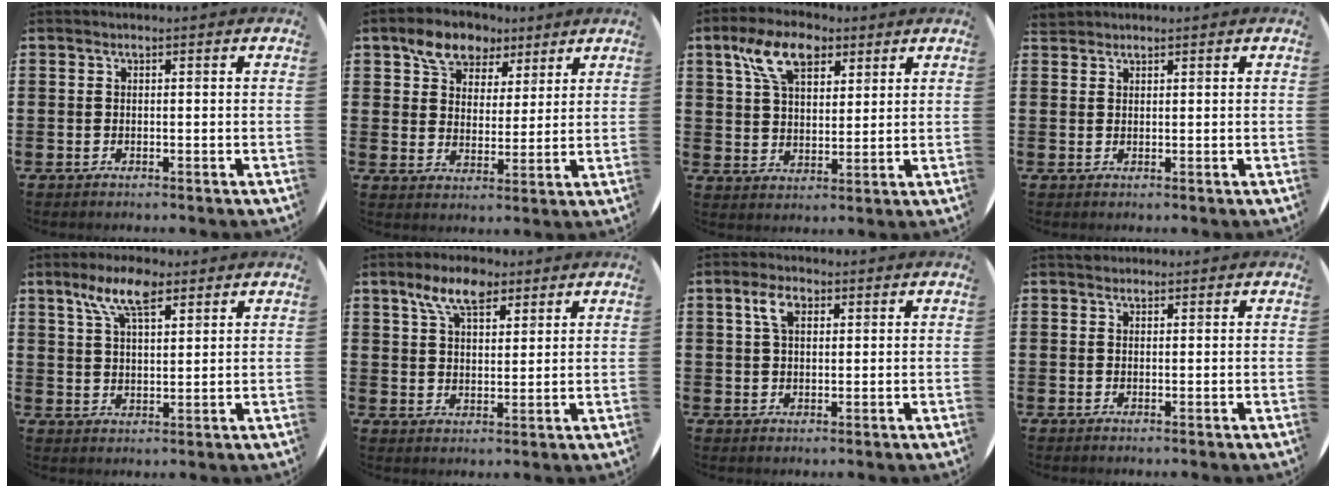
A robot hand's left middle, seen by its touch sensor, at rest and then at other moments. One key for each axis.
{"total": 6.8, "fx": 5.2, "fy": 4.1, "fz": 1.6, "tx": -0.042, "ty": -0.004, "tz": 0.093}
{"total": 8.7, "fx": 5.2, "fy": 4.7, "fz": 5.1, "tx": -0.104, "ty": 0.005, "tz": 0.094}
{"total": 1.1, "fx": 1.1, "fy": 0.2, "fz": -0.1, "tx": 0.000, "ty": 0.001, "tz": 0.022}
{"total": 7.6, "fx": 5.0, "fy": 2.8, "fz": 5.0, "tx": -0.094, "ty": -0.003, "tz": 0.085}
{"total": 7.1, "fx": 4.7, "fy": 3.2, "fz": 4.2, "tx": -0.079, "ty": -0.001, "tz": 0.082}
{"total": 4.0, "fx": 2.1, "fy": 2.2, "fz": 2.6, "tx": -0.050, "ty": 0.006, "tz": 0.035}
{"total": 0.9, "fx": 0.8, "fy": 0.4, "fz": -0.1, "tx": 0.000, "ty": 0.003, "tz": 0.017}